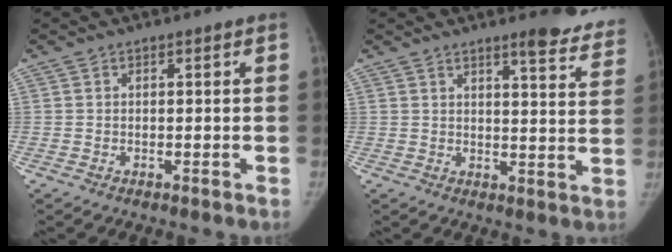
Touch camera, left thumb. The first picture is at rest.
{"total": 11.6, "force": [10.0, 2.0, 5.5], "torque": [-0.034, -0.065, 0.104]}